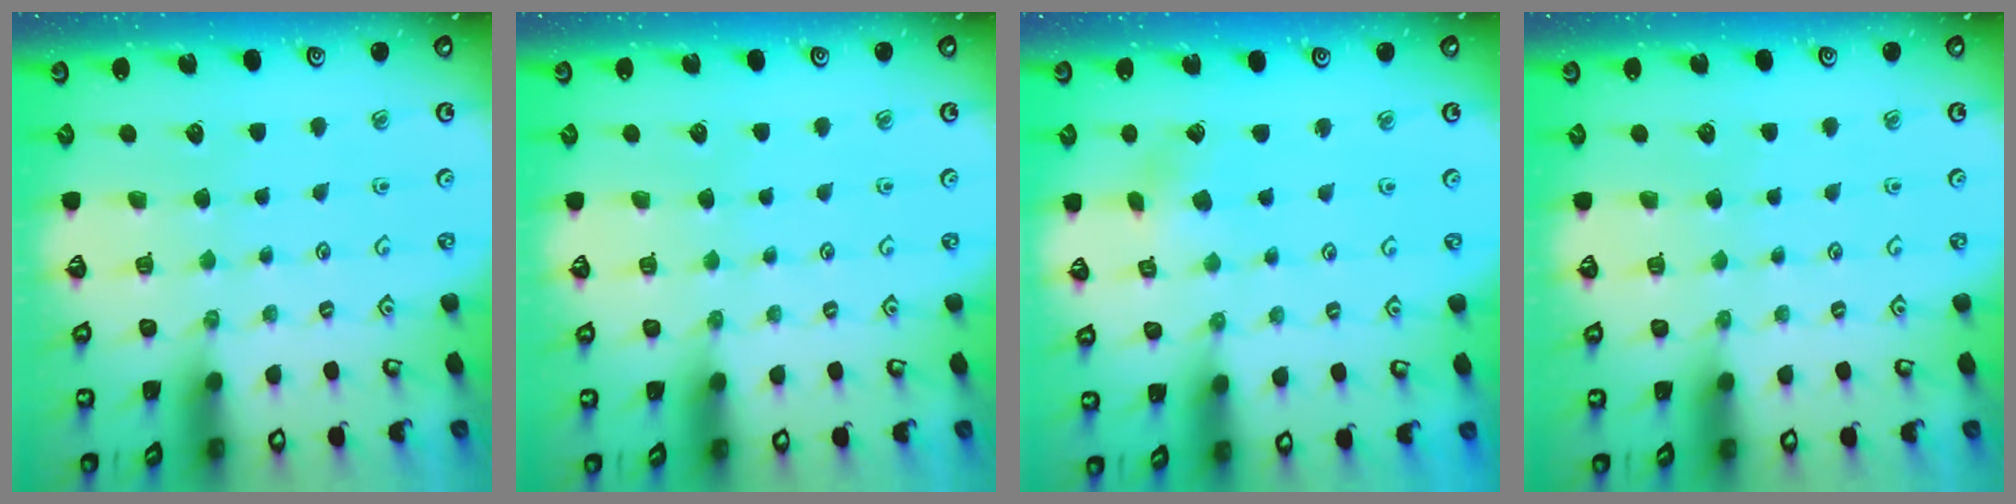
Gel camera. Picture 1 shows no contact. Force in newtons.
{"total": 0.0}
{"total": 2.4, "press": 2.4, "slide": 0.3}
{"total": 0.0}